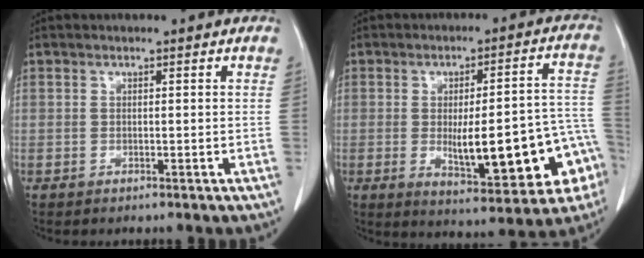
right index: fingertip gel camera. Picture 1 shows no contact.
{"total": 18.2, "force": [-4.4, 4.2, 17.1], "torque": [-0.171, 0.028, -0.035]}